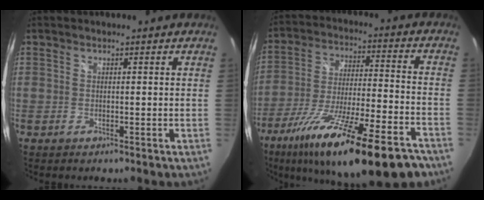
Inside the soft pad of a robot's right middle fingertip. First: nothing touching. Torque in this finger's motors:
{"motor_torque": [1.31, -0.83, 1.00, 0.21]}